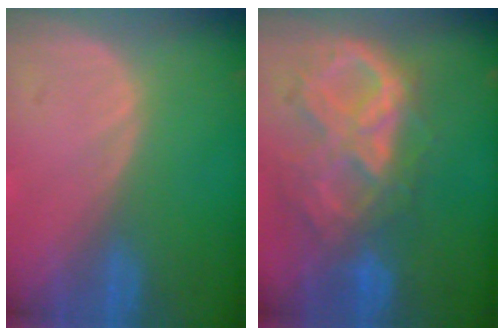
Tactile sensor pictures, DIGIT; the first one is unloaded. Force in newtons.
{"total": 10.4, "press": 8.9, "slide": 5.4}